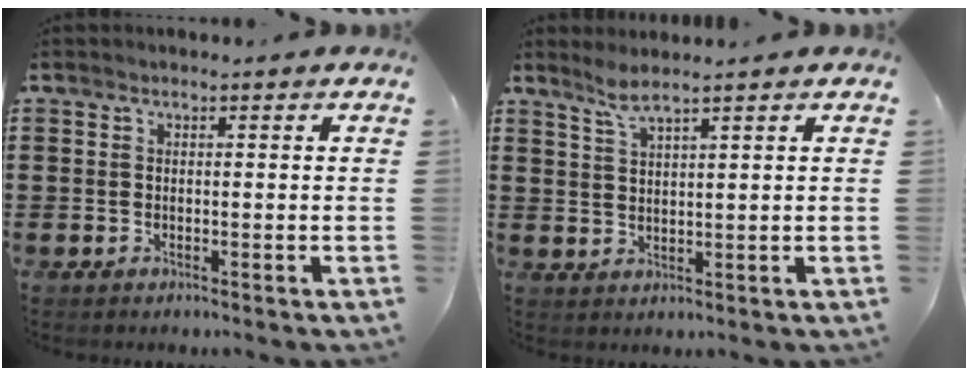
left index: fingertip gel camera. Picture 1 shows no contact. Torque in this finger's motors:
{"motor_torque": [0.19, 0.02, 0.04, 0.06]}